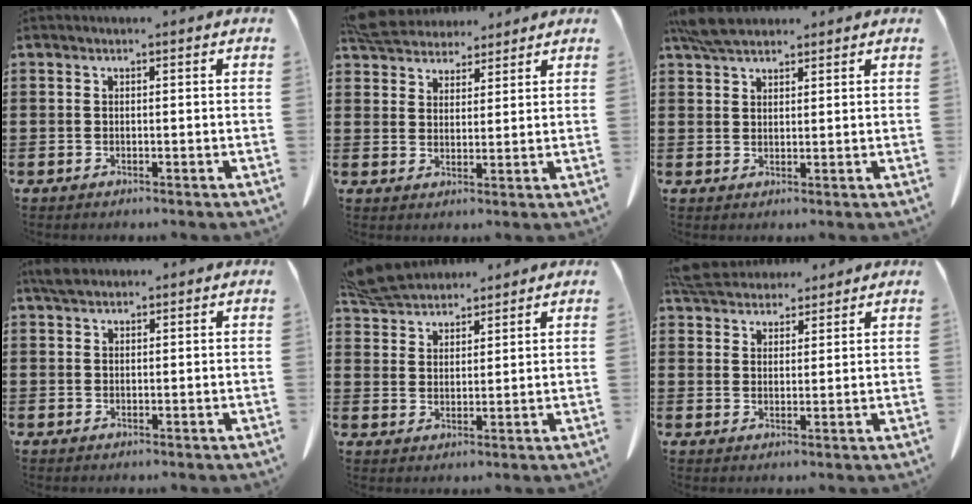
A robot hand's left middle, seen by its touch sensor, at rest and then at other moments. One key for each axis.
{"total": 5.9, "fx": 5.5, "fy": 1.8, "fz": 1.1, "tx": -0.042, "ty": -0.008, "tz": 0.107}
{"total": 4.9, "fx": 4.1, "fy": 1.6, "fz": 2.1, "tx": -0.050, "ty": -0.003, "tz": 0.079}
{"total": 2.1, "fx": 1.7, "fy": 0.9, "fz": 0.9, "tx": -0.023, "ty": 0.003, "tz": 0.035}
{"total": 7.2, "fx": 6.6, "fy": 1.9, "fz": 1.9, "tx": -0.062, "ty": -0.013, "tz": 0.128}
{"total": 5.4, "fx": 5.1, "fy": 1.4, "fz": 1.0, "tx": -0.035, "ty": -0.008, "tz": 0.098}